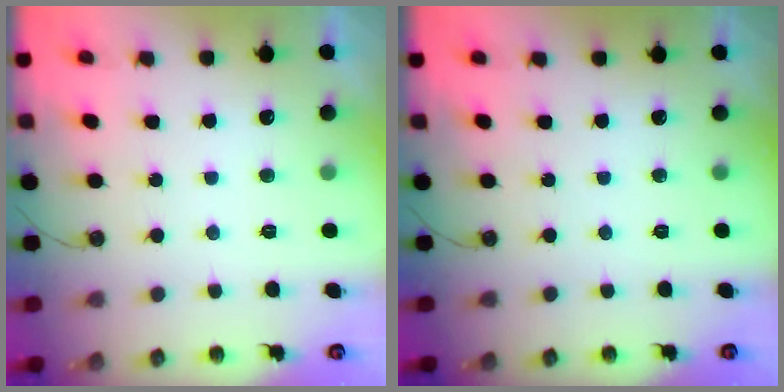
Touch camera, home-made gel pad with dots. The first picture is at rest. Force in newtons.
{"total": 0.0}